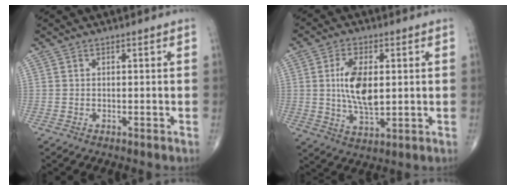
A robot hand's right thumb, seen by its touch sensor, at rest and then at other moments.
{"total": 10.1, "force": [1.1, 4.9, 8.7], "torque": [-0.162, -0.010, 0.024]}